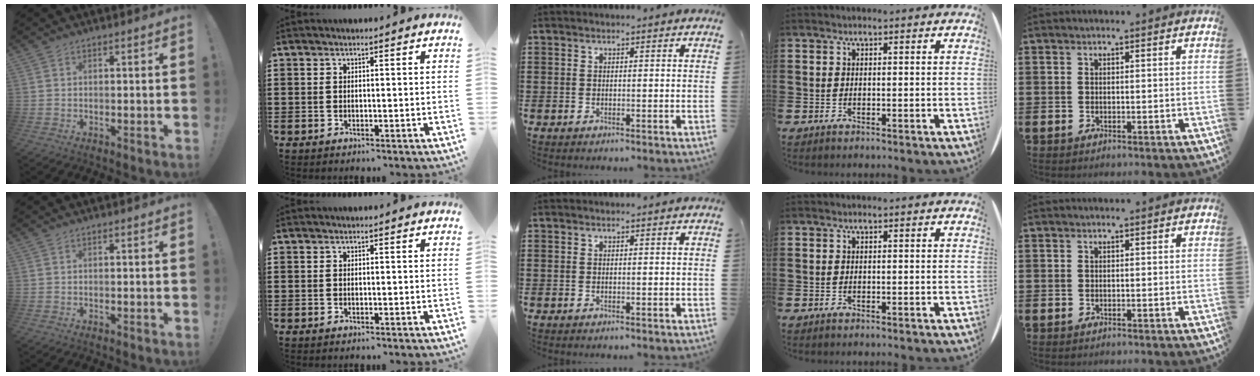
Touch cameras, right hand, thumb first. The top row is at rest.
{}